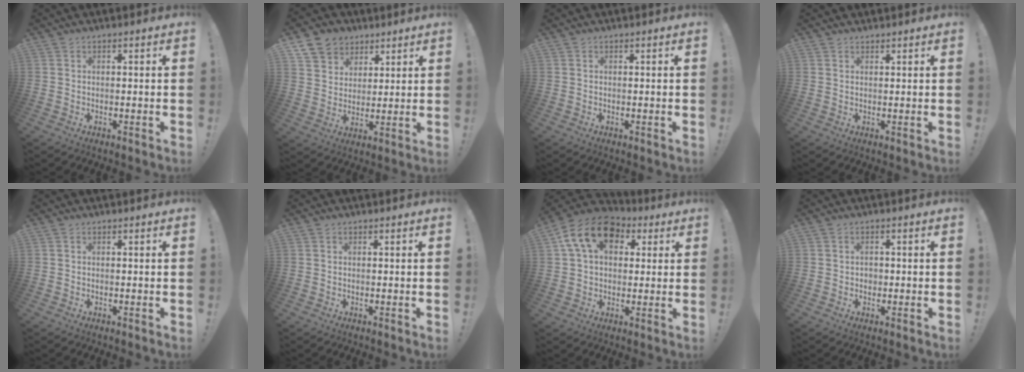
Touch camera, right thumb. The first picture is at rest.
{"total": 9.3, "force": [5.8, 7.0, 1.9], "torque": [-0.031, -0.038, 0.117]}
{"total": 0.0}
{"total": 1.2, "force": [1.1, 0.6, -0.1], "torque": [0.007, -0.005, 0.021]}
{"total": 0.0}
{"total": 0.0}
{"total": 15.0, "force": [5.3, 10.6, 9.2], "torque": [-0.151, -0.002, 0.103]}
{"total": 1.5, "force": [-0.3, 1.4, 0.6], "torque": [-0.005, 0.000, -0.007]}